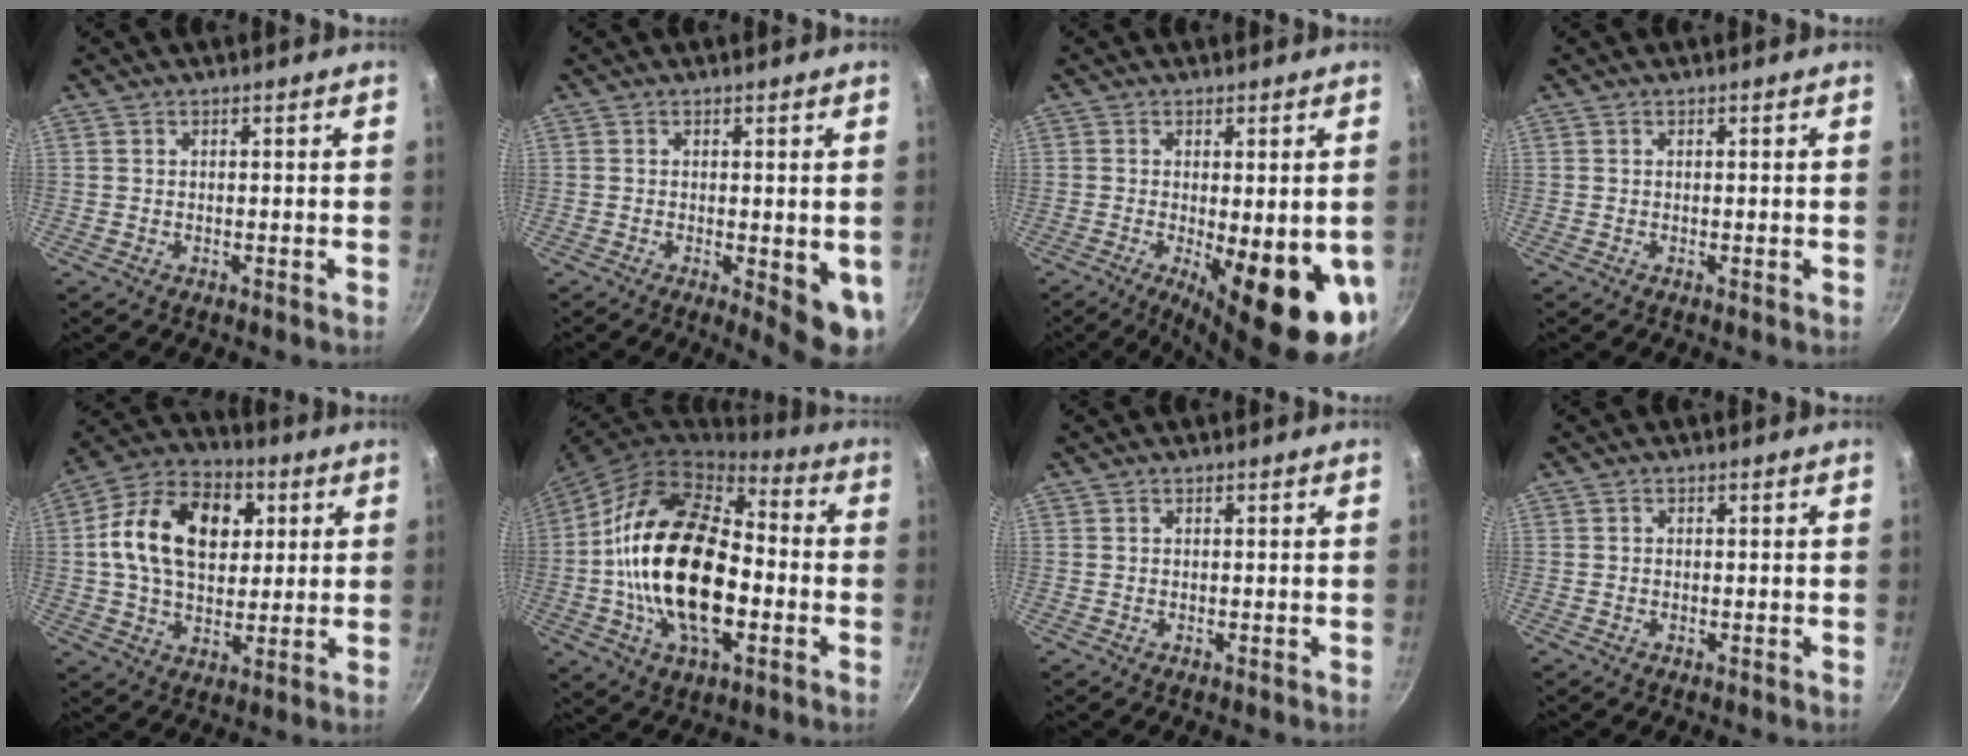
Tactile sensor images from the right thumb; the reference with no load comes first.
{"total": 7.1, "force": [-0.9, 2.3, 6.6], "torque": [-0.073, -0.010, -0.007]}
{"total": 16.8, "force": [-3.6, 5.2, 15.5], "torque": [-0.191, -0.022, -0.038]}
{"total": 0.0}
{"total": 18.8, "force": [4.0, 12.8, 13.2], "torque": [-0.194, 0.016, 0.053]}
{"total": 25.2, "force": [-3.2, 14.6, 20.2], "torque": [-0.355, 0.038, -0.061]}
{"total": 0.0}
{"total": 0.5, "force": [-0.2, 0.5, 0.2], "torque": [-0.003, 0.002, -0.004]}